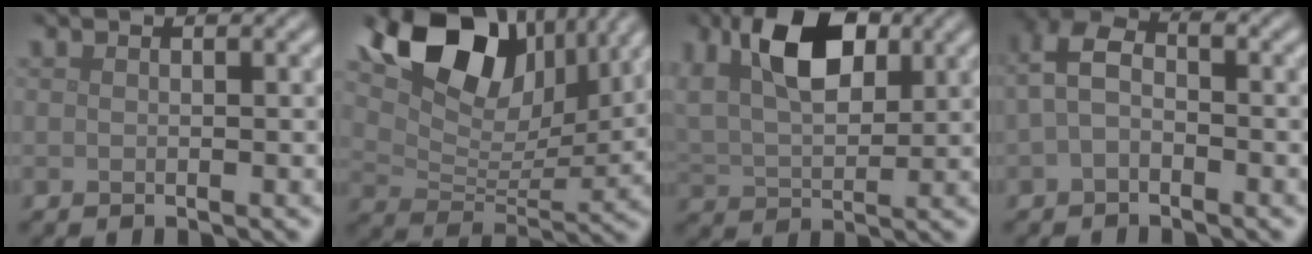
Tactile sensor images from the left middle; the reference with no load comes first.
{"total": 11.9, "force": [7.5, 6.4, 6.8], "torque": [-0.129, 0.004, 0.131]}
{"total": 8.2, "force": [3.6, 4.5, 5.9], "torque": [-0.105, 0.011, 0.058]}
{"total": 3.6, "force": [0.0, 2.4, 2.7], "torque": [-0.061, 0.012, -0.010]}